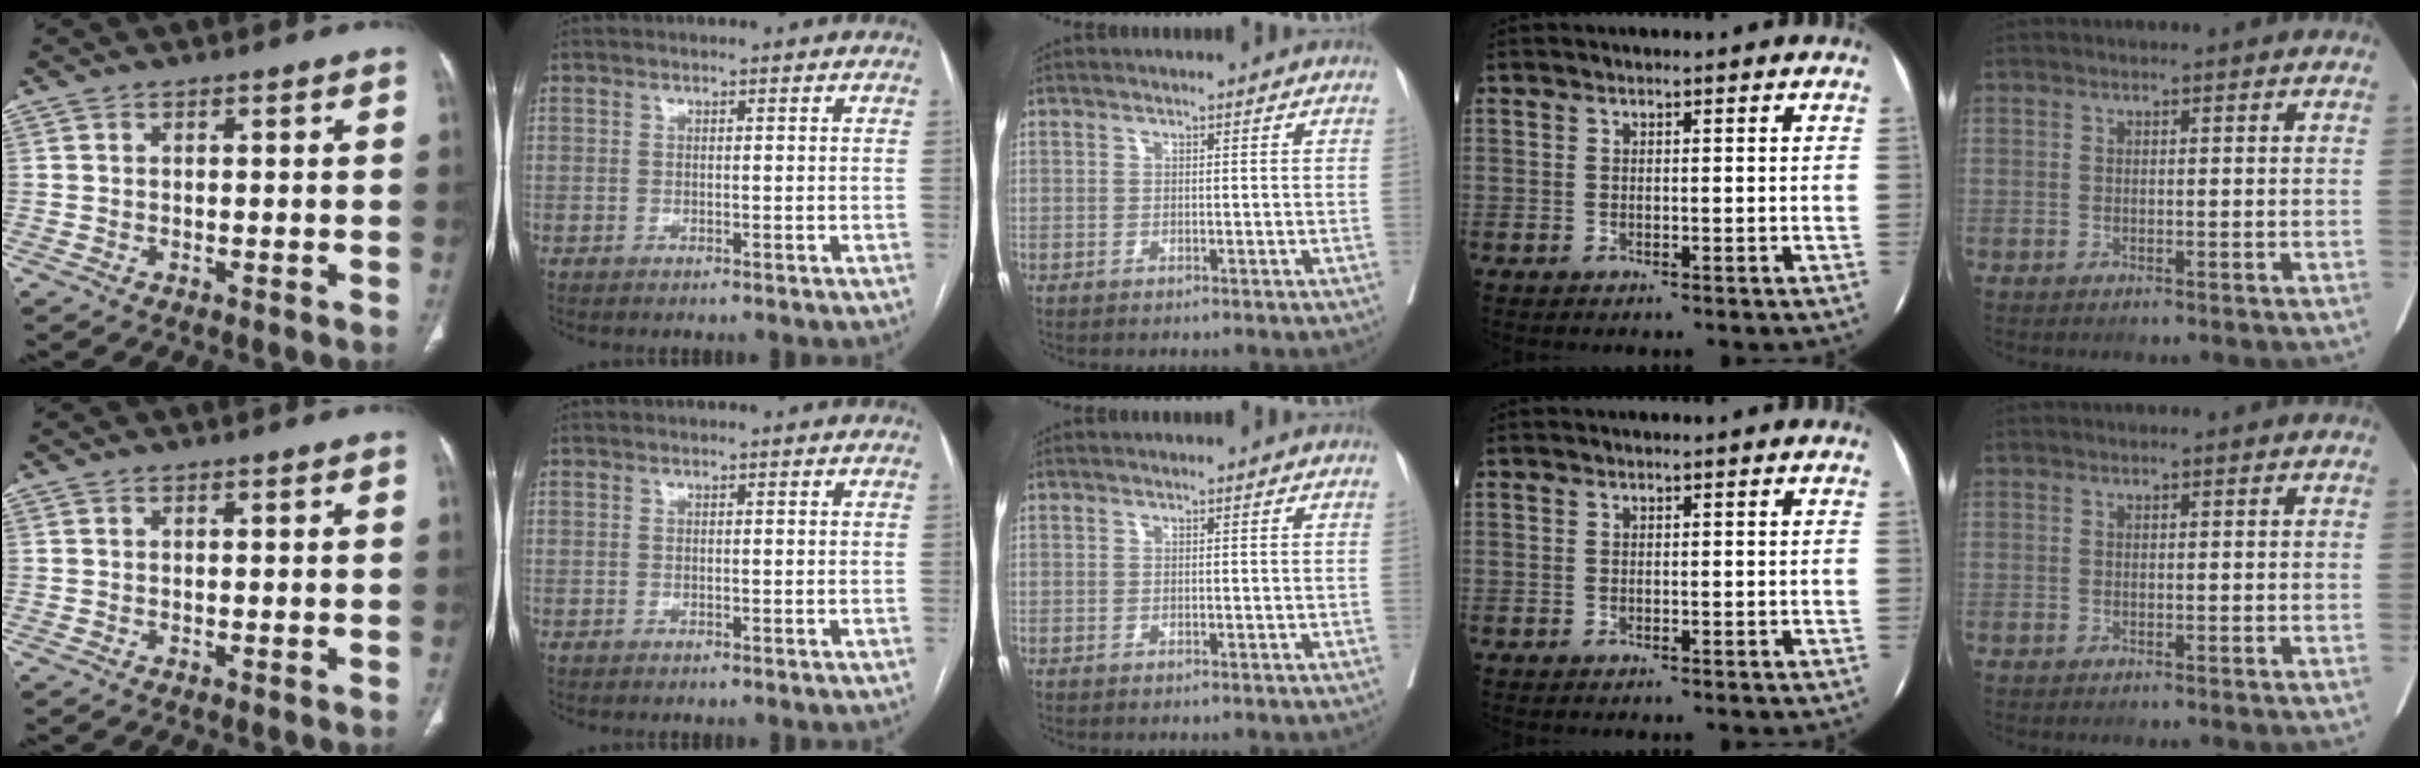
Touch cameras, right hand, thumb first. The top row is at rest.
{}